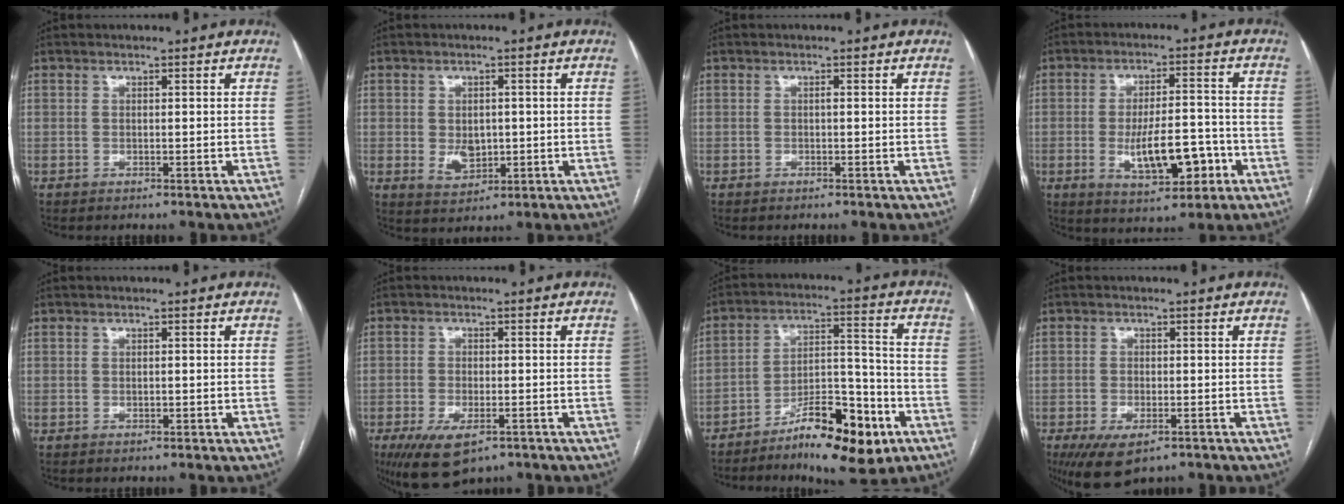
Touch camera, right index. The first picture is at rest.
{"total": 4.5, "force": [-0.3, 3.2, 3.1], "torque": [-0.049, -0.001, 0.011]}
{"total": 0.0}
{"total": 10.2, "force": [-3.1, 3.7, 9.0], "torque": [-0.154, 0.007, -0.041]}
{"total": 0.6, "force": [-0.2, 0.3, 0.5], "torque": [-0.013, 0.000, 0.000]}
{"total": 8.2, "force": [-4.8, 3.6, 5.6], "torque": [-0.099, -0.015, -0.073]}
{"total": 14.7, "force": [-8.5, 4.4, 11.2], "torque": [-0.167, 0.022, -0.132]}
{"total": 7.1, "force": [-4.4, 3.1, 4.7], "torque": [-0.080, -0.013, -0.067]}